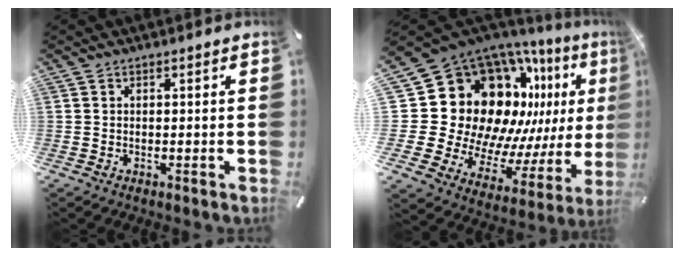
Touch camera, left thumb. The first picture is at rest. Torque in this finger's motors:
{"motor_torque": [1.17, 1.19, 1.22, -0.95, 0.37]}